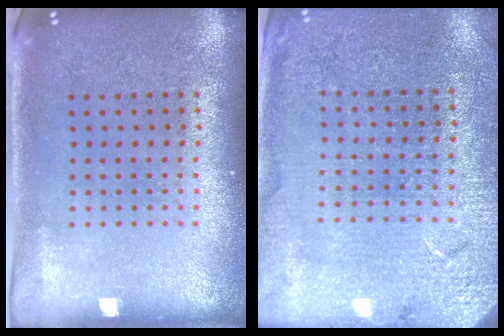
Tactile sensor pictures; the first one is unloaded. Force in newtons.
{"total": 2.7, "press": 2.7, "slide": 0.1}